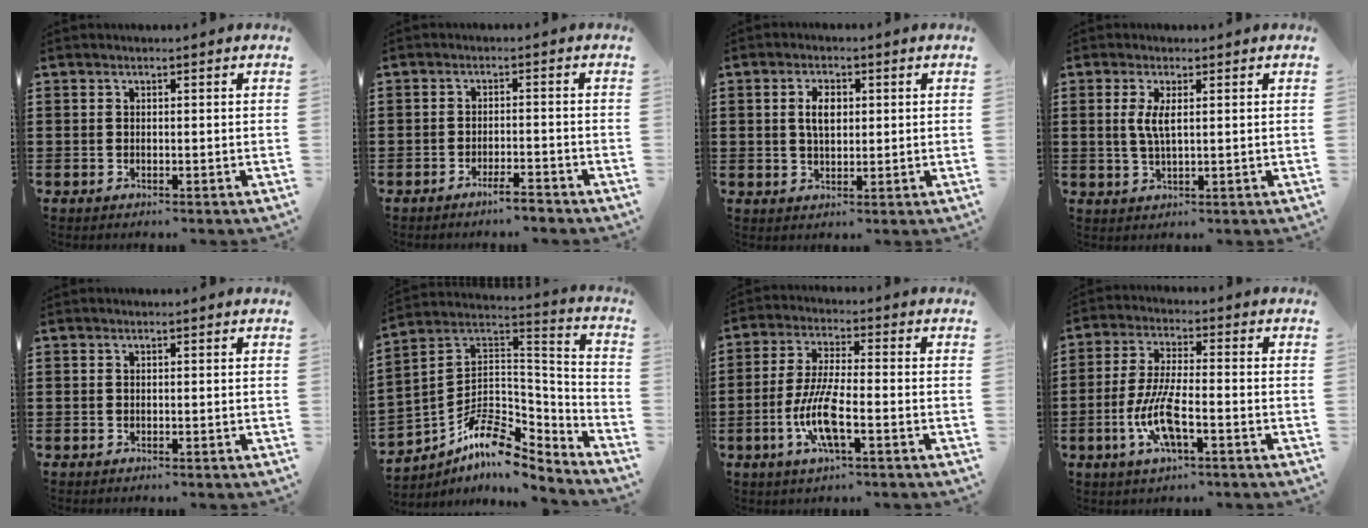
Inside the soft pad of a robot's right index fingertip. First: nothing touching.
{"total": 3.1, "force": [-2.6, 0.2, 1.6], "torque": [-0.027, 0.004, -0.049]}
{"total": 3.8, "force": [0.6, 2.1, 3.1], "torque": [-0.057, 0.007, 0.007]}
{"total": 3.5, "force": [0.7, 0.9, 3.3], "torque": [-0.073, 0.001, 0.008]}
{"total": 0.0}
{"total": 9.0, "force": [-5.9, 4.5, 5.2], "torque": [-0.110, -0.002, -0.111]}
{"total": 8.7, "force": [-3.1, 2.1, 7.9], "torque": [-0.176, -0.016, -0.063]}
{"total": 8.6, "force": [-3.1, 2.2, 7.7], "torque": [-0.173, -0.016, -0.063]}